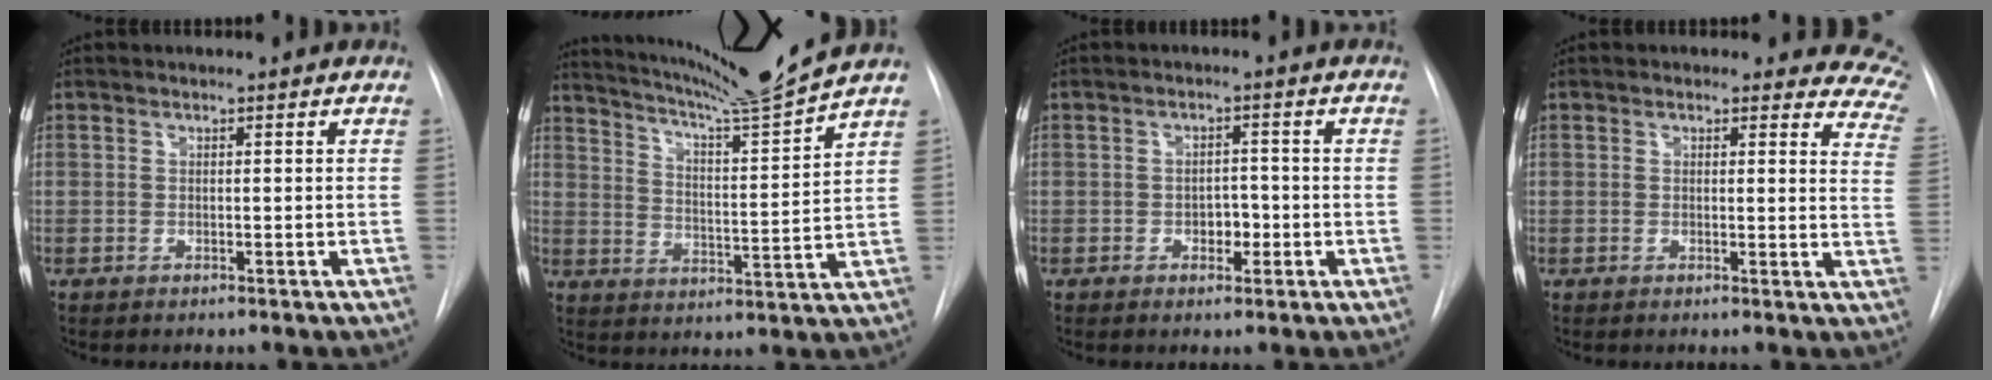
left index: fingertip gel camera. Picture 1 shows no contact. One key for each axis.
{"total": 13.1, "fx": 11.9, "fy": -3.2, "fz": 4.2, "tx": -0.077, "ty": -0.049, "tz": 0.189}
{"total": 2.5, "fx": -0.8, "fy": 1.6, "fz": 1.7, "tx": -0.018, "ty": 0.006, "tz": -0.008}
{"total": 9.9, "fx": 9.0, "fy": 3.6, "fz": 2.1, "tx": 0.025, "ty": -0.046, "tz": 0.051}